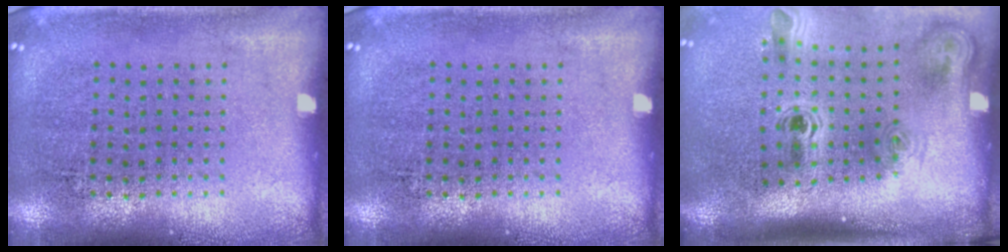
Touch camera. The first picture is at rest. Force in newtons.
{"total": 0.0}
{"total": 2.3, "press": 1.4, "slide": 1.8}